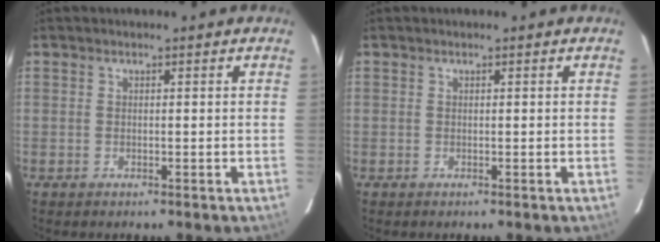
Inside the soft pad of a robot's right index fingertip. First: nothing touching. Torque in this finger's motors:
{"motor_torque": [-0.22, 0.08, -0.62, -0.11]}